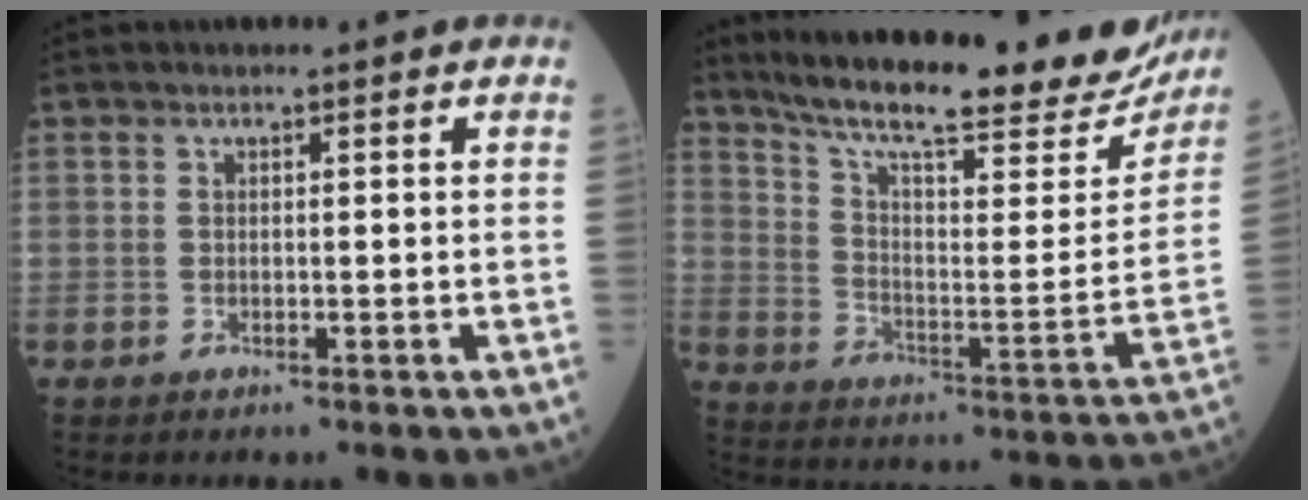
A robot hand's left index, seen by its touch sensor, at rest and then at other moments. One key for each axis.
{"total": 28.6, "fx": 24.4, "fy": 4.5, "fz": 14.1, "tx": -0.229, "ty": -0.050, "tz": 0.329}